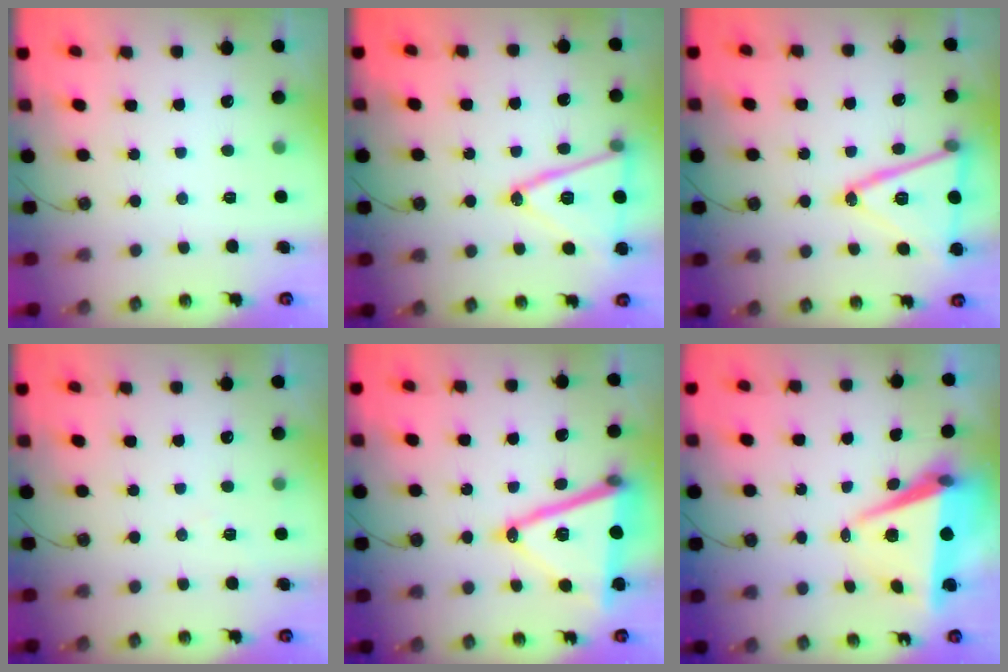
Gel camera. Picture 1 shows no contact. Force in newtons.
{"total": 18.0, "press": 17.7, "slide": 3.2}
{"total": 18.7, "press": 18.4, "slide": 3.5}
{"total": 5.1, "press": 3.8, "slide": 3.3}
{"total": 19.6, "press": 19.2, "slide": 3.8}
{"total": 8.3, "press": 7.2, "slide": 4.1}